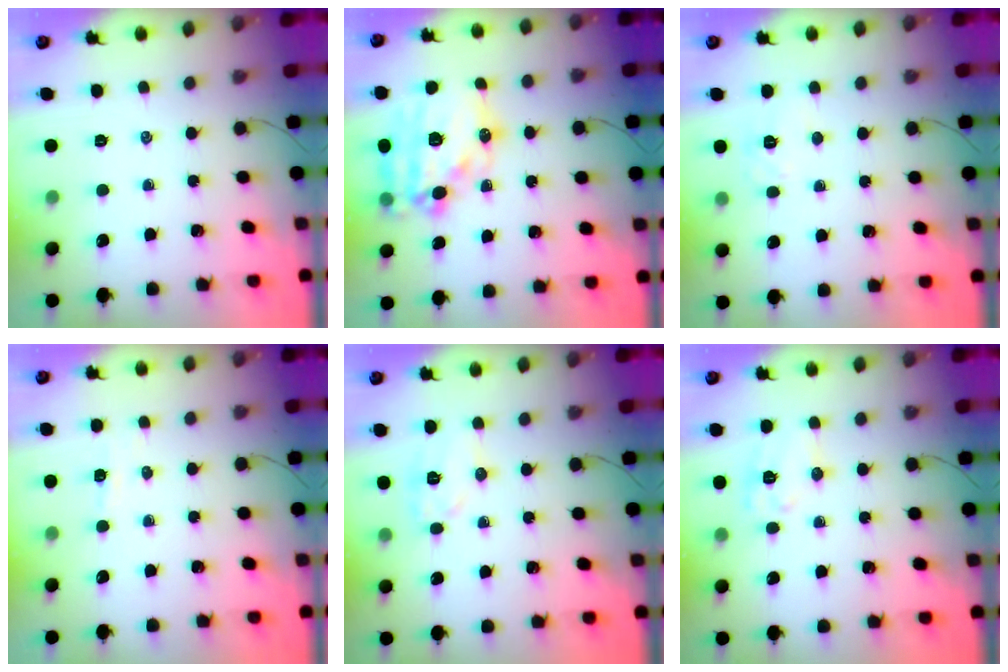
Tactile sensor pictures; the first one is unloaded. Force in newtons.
{"total": 20.1, "press": 19.7, "slide": 3.7}
{"total": 6.2, "press": 6.1, "slide": 1.2}
{"total": 2.8, "press": 2.7, "slide": 0.7}
{"total": 7.5, "press": 7.5, "slide": 0.6}
{"total": 8.9, "press": 8.9, "slide": 0.6}